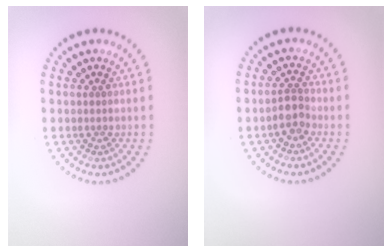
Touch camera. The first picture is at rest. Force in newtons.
{"total": 2.1, "press": 1.7, "slide": 1.1}